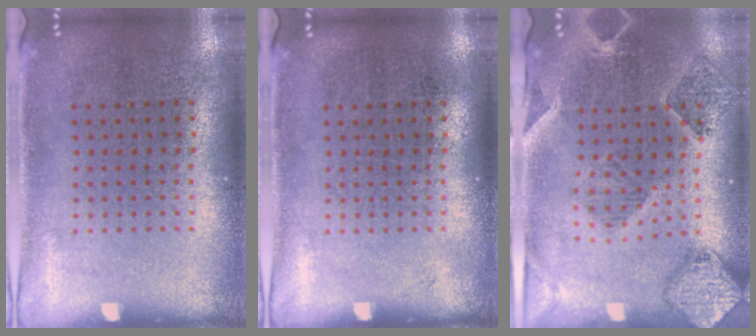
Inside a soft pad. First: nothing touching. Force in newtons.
{"total": 0.0}
{"total": 1.6, "press": 1.5, "slide": 0.4}